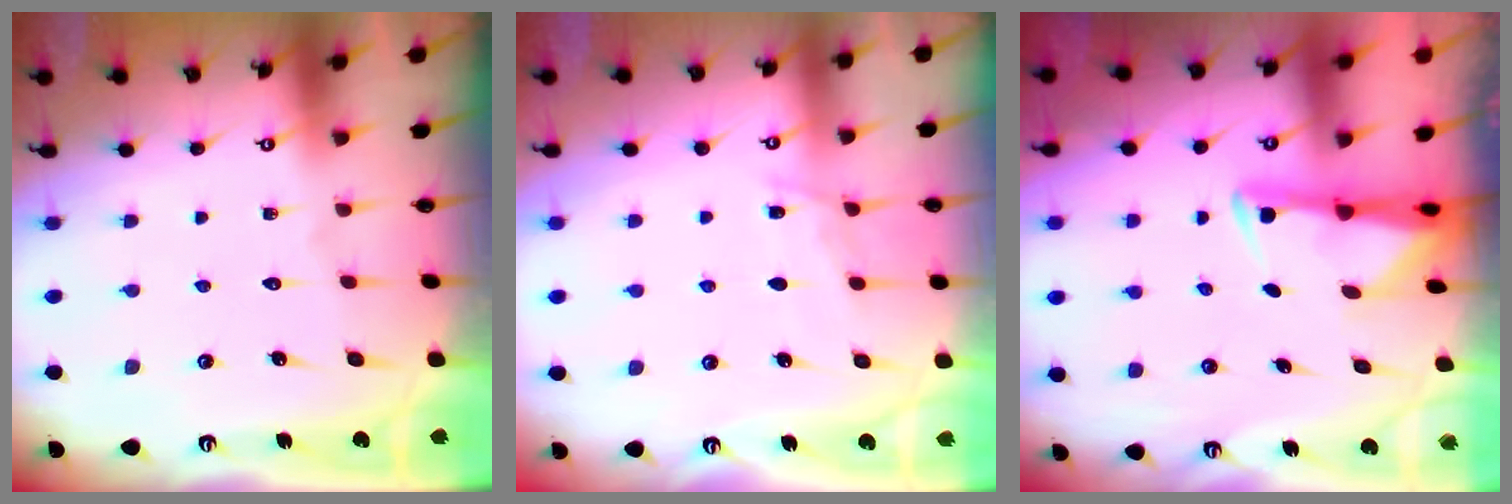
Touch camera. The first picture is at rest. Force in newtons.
{"total": 5.6, "press": 5.5, "slide": 0.6}
{"total": 3.0, "press": 2.9, "slide": 0.6}